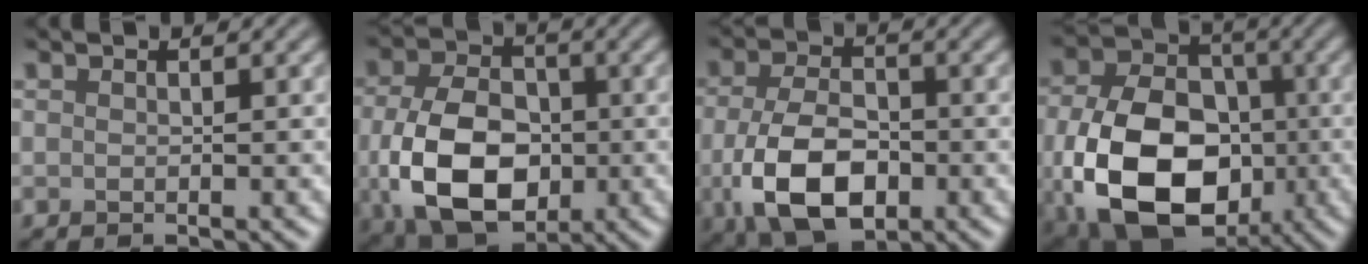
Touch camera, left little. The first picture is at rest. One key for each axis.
{"total": 10.6, "fx": -1.8, "fy": 7.1, "fz": 7.6, "tx": -0.161, "ty": -0.022, "tz": -0.031}
{"total": 8.3, "fx": -2.4, "fy": 4.8, "fz": 6.3, "tx": -0.141, "ty": -0.015, "tz": -0.046}
{"total": 14.4, "fx": -3.6, "fy": 10.1, "fz": 9.7, "tx": -0.193, "ty": -0.039, "tz": -0.060}